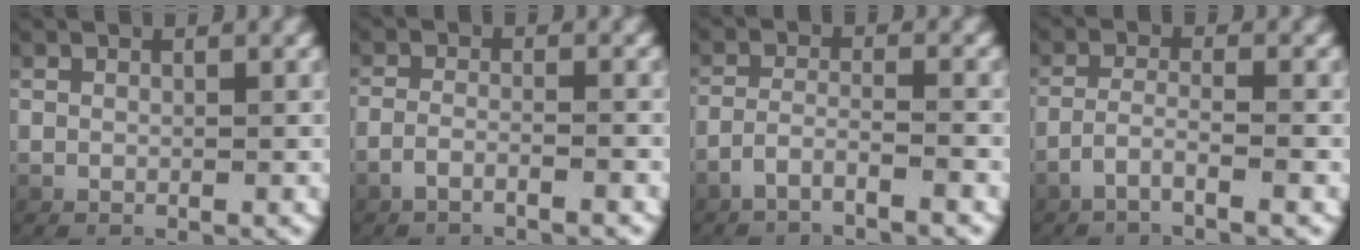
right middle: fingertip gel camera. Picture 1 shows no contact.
{"total": 2.1, "force": [-1.7, 0.1, 1.3], "torque": [-0.038, -0.004, -0.028]}
{"total": 2.9, "force": [-2.5, 0.2, 1.5], "torque": [-0.038, -0.008, -0.042]}
{"total": 2.7, "force": [-2.0, 0.1, 1.8], "torque": [-0.044, -0.010, -0.031]}